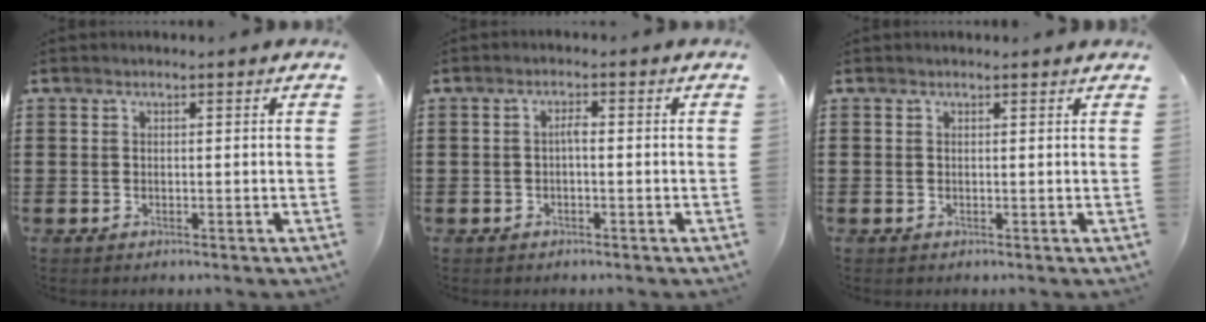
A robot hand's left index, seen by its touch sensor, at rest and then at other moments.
{"total": 1.6, "force": [-0.4, 0.6, 1.4], "torque": [-0.030, 0.005, -0.009]}
{"total": 0.6, "force": [0.4, 0.4, 0.1], "torque": [-0.003, 0.003, 0.007]}